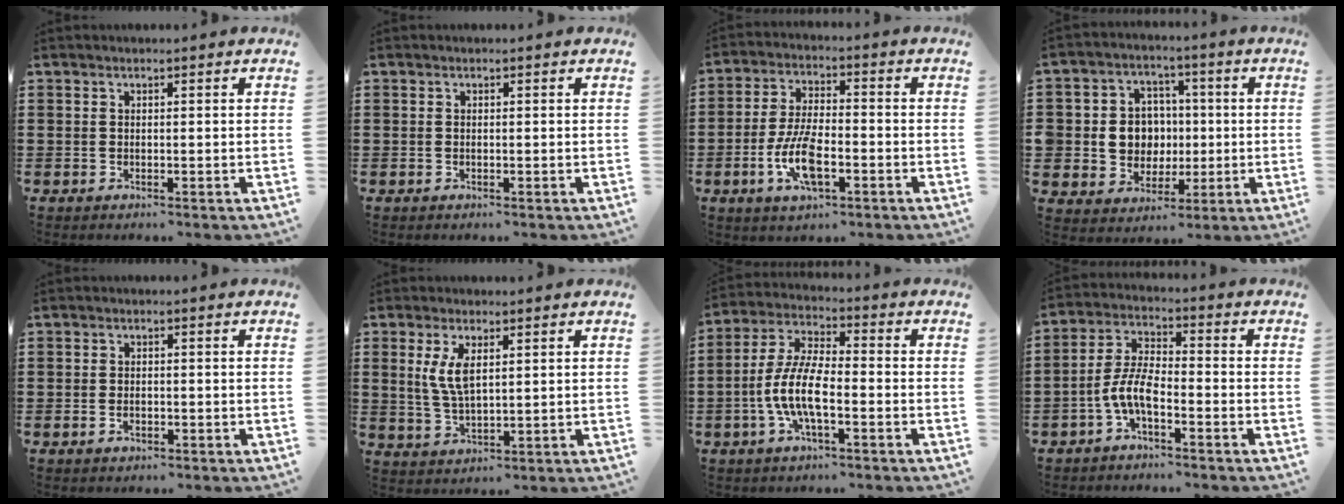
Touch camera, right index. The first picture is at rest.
{"total": 0.0}
{"total": 8.7, "force": [-2.9, 3.5, 7.4], "torque": [-0.169, -0.011, -0.057]}
{"total": 7.3, "force": [0.1, 6.9, 2.3], "torque": [-0.065, 0.014, 0.007]}
{"total": 1.3, "force": [-0.5, 0.7, 0.9], "torque": [-0.019, -0.001, -0.009]}
{"total": 5.4, "force": [1.6, 2.1, 4.7], "torque": [-0.105, 0.002, 0.026]}
{"total": 8.5, "force": [-2.8, 2.7, 7.6], "torque": [-0.183, -0.013, -0.061]}
{"total": 6.4, "force": [-2.9, 2.2, 5.2], "torque": [-0.130, -0.006, -0.063]}